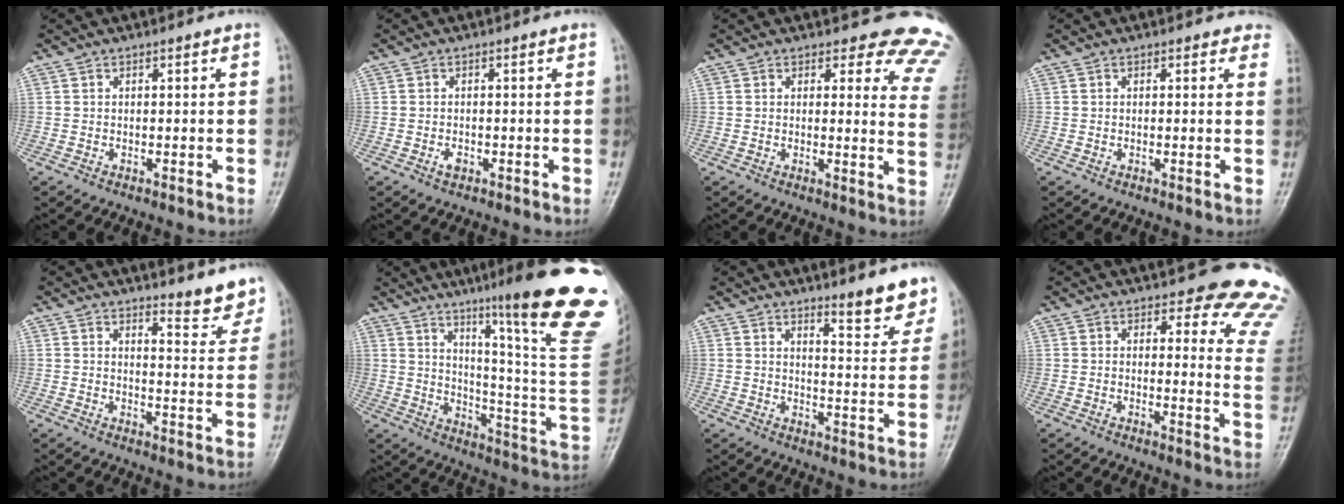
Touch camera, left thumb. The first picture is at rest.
{"total": 1.2, "force": [-0.5, 0.7, 0.9], "torque": [-0.012, 0.001, -0.008]}
{"total": 13.4, "force": [12.5, 4.3, 2.4], "torque": [0.038, -0.110, 0.092]}
{"total": 2.9, "force": [2.5, 1.4, 0.7], "torque": [0.019, -0.009, 0.005]}
{"total": 6.4, "force": [5.9, 1.3, 1.9], "torque": [-0.008, -0.057, 0.068]}
{"total": 29.0, "force": [16.2, 3.1, 23.8], "torque": [-0.267, -0.074, 0.235]}
{"total": 8.3, "force": [6.6, 1.7, 4.6], "torque": [-0.040, -0.054, 0.092]}
{"total": 15.3, "force": [14.2, 4.4, 3.6], "torque": [0.025, -0.131, 0.119]}